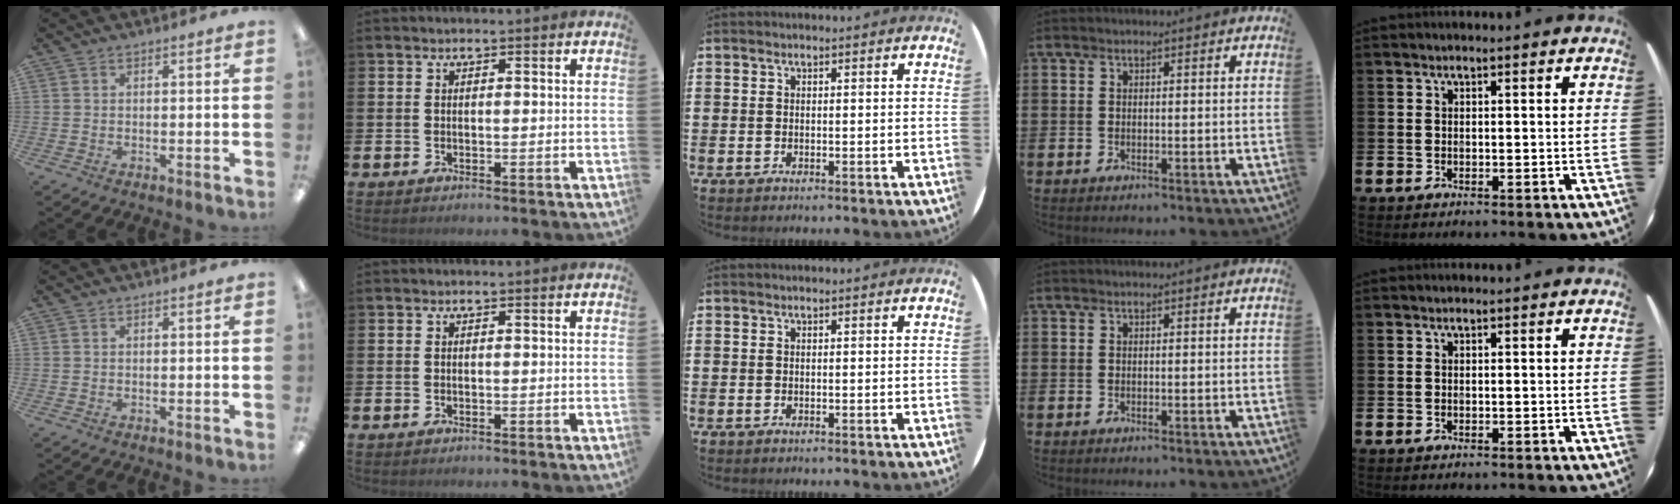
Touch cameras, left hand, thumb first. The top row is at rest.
{}